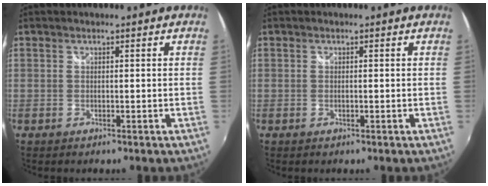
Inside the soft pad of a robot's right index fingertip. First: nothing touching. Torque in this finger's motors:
{"motor_torque": [-0.13, 0.06, -0.03, 0.00]}